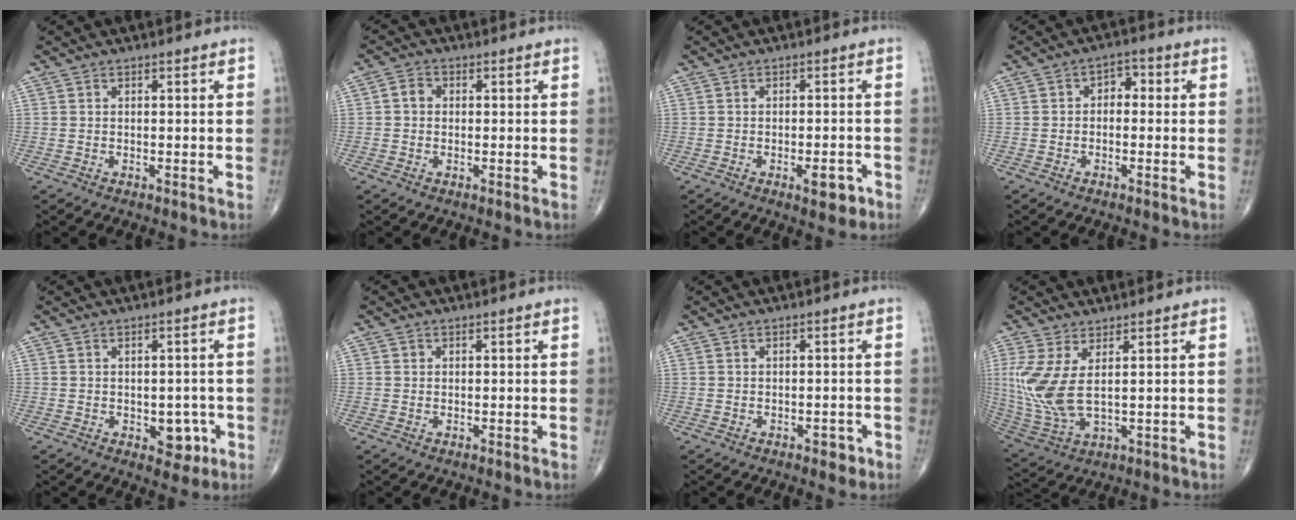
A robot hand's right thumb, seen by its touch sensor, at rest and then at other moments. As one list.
[{"total": 2.5, "force": [0.1, 2.1, 1.4], "torque": [-0.015, 0.010, -0.003]}, {"total": 4.3, "force": [-2.1, 1.6, 3.4], "torque": [-0.033, 0.005, -0.025]}, {"total": 3.4, "force": [0.0, 2.4, 2.4], "torque": [-0.011, 0.017, -0.014]}, {"total": 4.9, "force": [-1.5, 3.2, 3.4], "torque": [-0.009, 0.004, -0.013]}, {"total": 0.7, "force": [0.2, 0.6, 0.1], "torque": [0.003, 0.001, 0.003]}, {"total": 2.0, "force": [-1.1, 1.1, 1.2], "torque": [-0.005, 0.004, -0.014]}, {"total": 10.4, "force": [2.0, 4.1, 9.3], "torque": [-0.230, -0.017, 0.055]}]